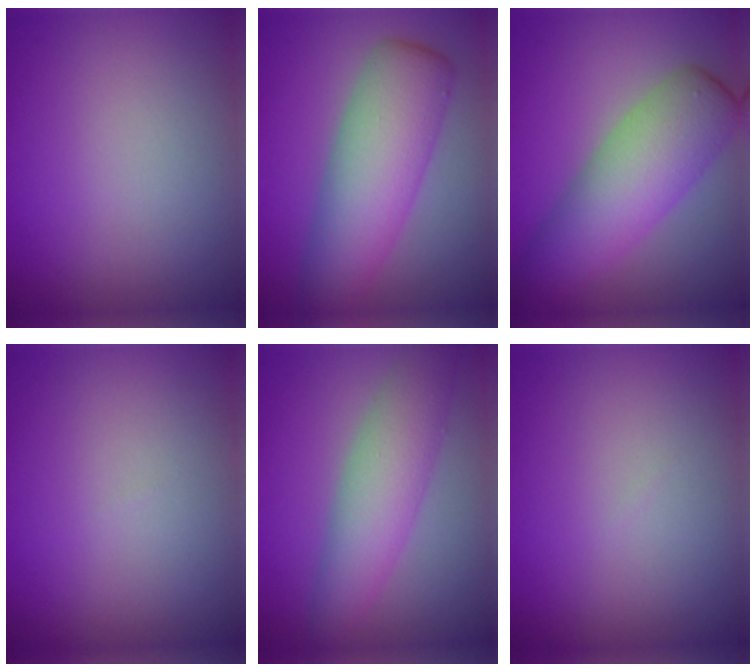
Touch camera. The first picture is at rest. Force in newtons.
{"total": 7.6, "press": 7.6, "slide": 0.2}
{"total": 7.5, "press": 7.5, "slide": 0.2}
{"total": 0.0}
{"total": 5.3, "press": 5.3, "slide": 0.1}
{"total": 0.0}